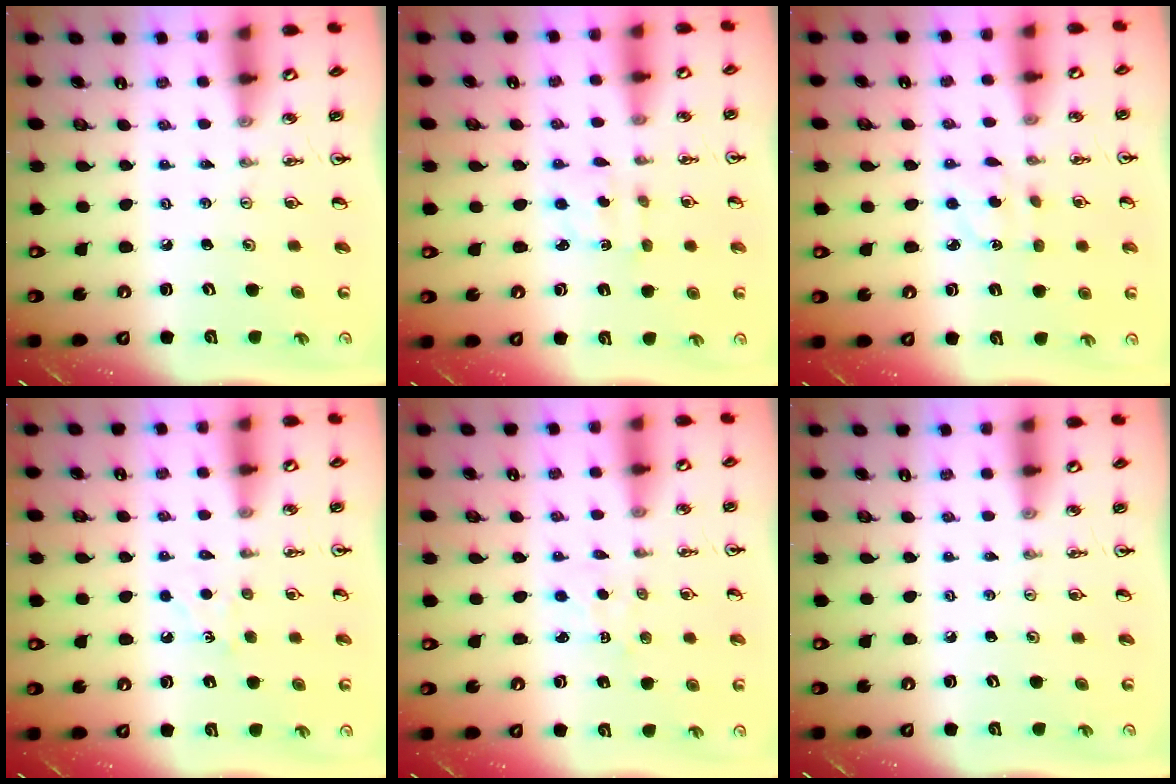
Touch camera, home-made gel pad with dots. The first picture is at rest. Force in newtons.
{"total": 2.1, "press": 2.0, "slide": 0.6}
{"total": 3.3, "press": 3.2, "slide": 0.8}
{"total": 5.1, "press": 5.0, "slide": 0.7}
{"total": 1.3, "press": 1.3, "slide": 0.2}
{"total": 0.0}